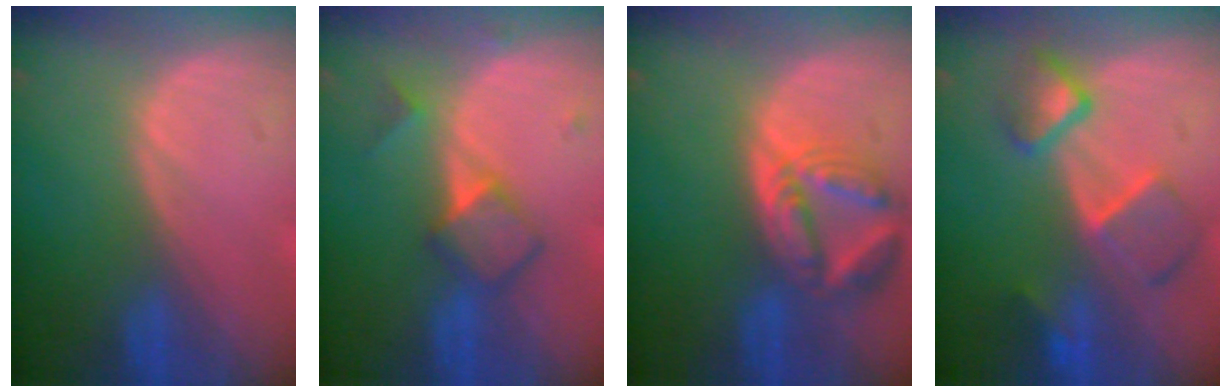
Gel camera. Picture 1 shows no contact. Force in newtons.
{"total": 5.0, "press": 4.8, "slide": 1.3}
{"total": 8.2, "press": 7.3, "slide": 3.7}
{"total": 7.2, "press": 6.8, "slide": 2.3}